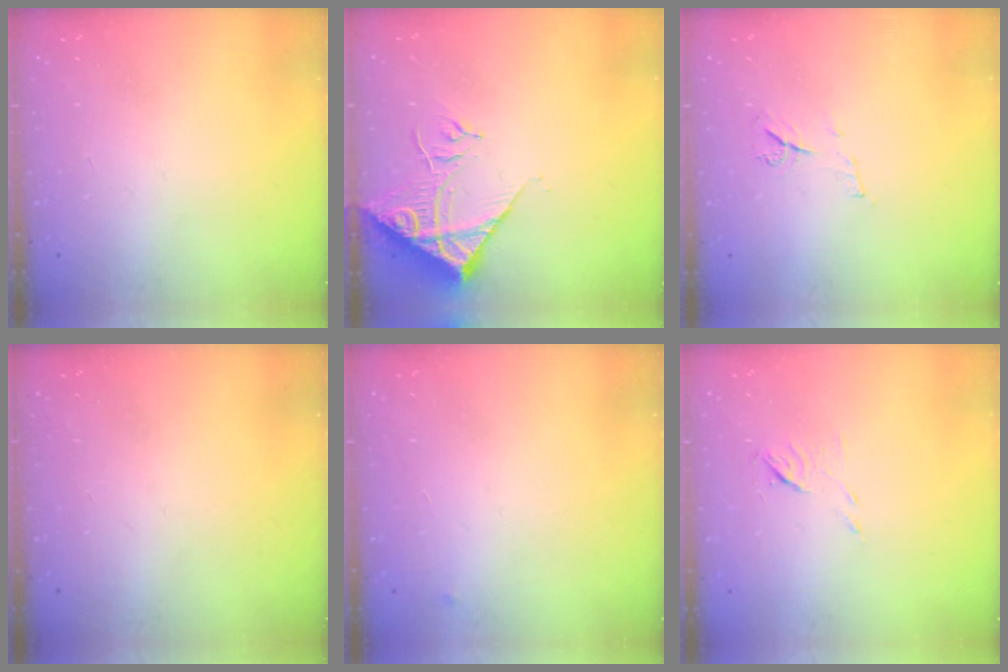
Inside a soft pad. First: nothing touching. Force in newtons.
{"total": 11.7, "press": 11.6, "slide": 1.5}
{"total": 6.5, "press": 6.5, "slide": 0.8}
{"total": 0.0}
{"total": 2.5, "press": 2.4, "slide": 0.4}
{"total": 4.8, "press": 4.7, "slide": 1.0}